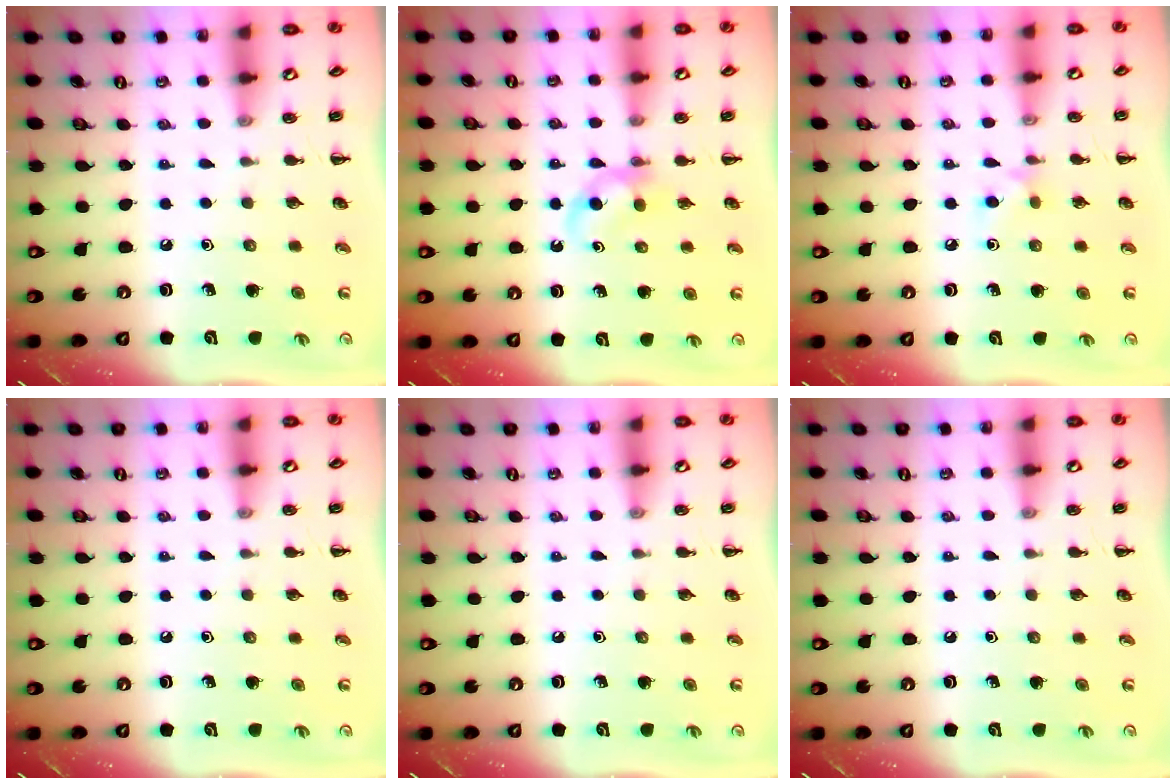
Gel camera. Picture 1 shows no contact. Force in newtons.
{"total": 3.8, "press": 3.6, "slide": 1.3}
{"total": 5.1, "press": 4.8, "slide": 1.8}
{"total": 0.0}
{"total": 0.0}
{"total": 0.0}